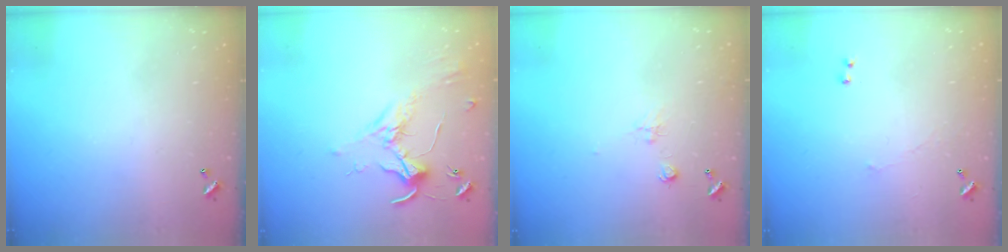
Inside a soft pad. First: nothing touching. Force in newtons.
{"total": 1.8, "press": 1.7, "slide": 0.4}
{"total": 0.5, "press": 0.0, "slide": 0.5}
{"total": 0.7, "press": 0.0, "slide": 0.7}